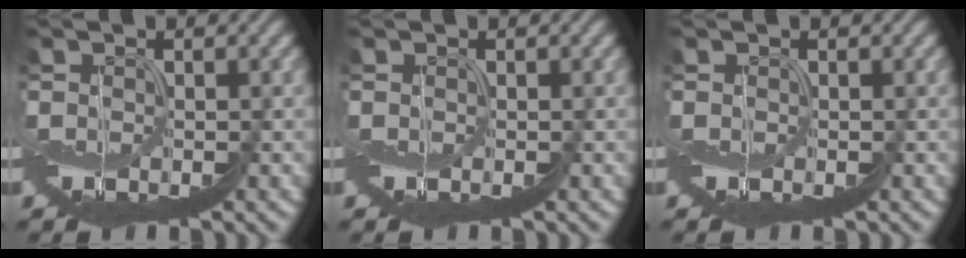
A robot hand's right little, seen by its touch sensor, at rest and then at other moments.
{"total": 0.0}
{"total": 0.0}